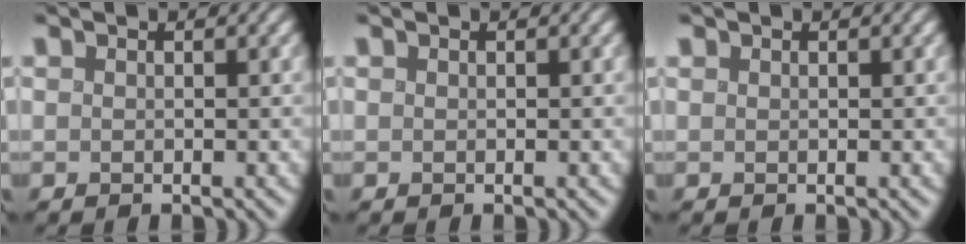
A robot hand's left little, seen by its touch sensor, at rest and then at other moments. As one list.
[{"total": 0.0}, {"total": 0.0}]